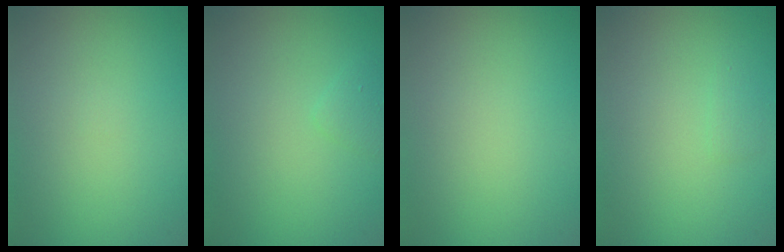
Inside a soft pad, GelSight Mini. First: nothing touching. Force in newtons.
{"total": 0.9, "press": 0.9, "slide": 0.0}
{"total": 0.0}
{"total": 0.6, "press": 0.6, "slide": 0.0}